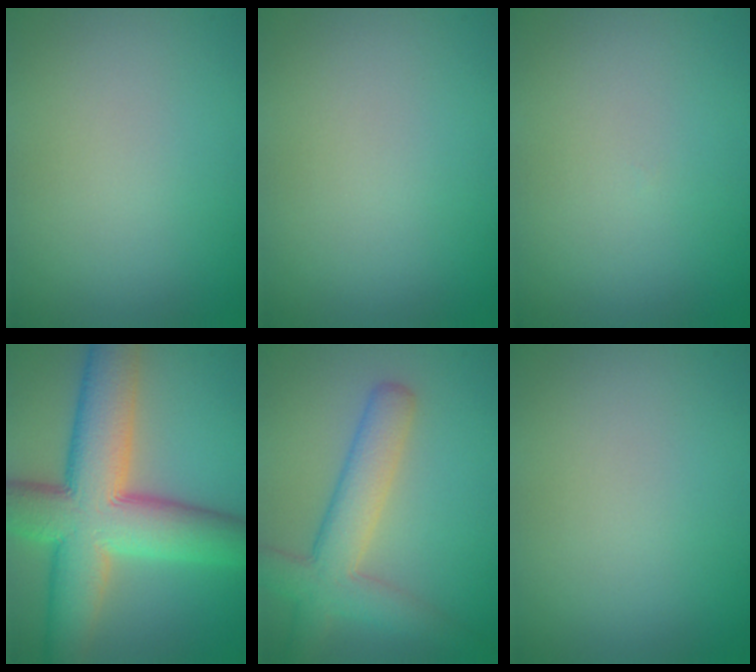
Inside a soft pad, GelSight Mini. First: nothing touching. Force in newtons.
{"total": 0.0}
{"total": 0.0}
{"total": 12.3, "press": 12.3, "slide": 0.7}
{"total": 5.6, "press": 5.6, "slide": 0.2}
{"total": 0.0}